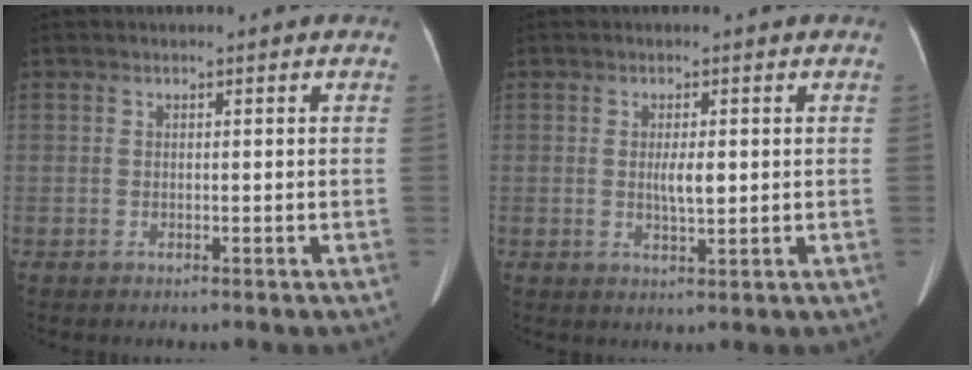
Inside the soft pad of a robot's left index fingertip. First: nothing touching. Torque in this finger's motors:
{"motor_torque": [0.67, 0.20, 0.29, 0.02]}